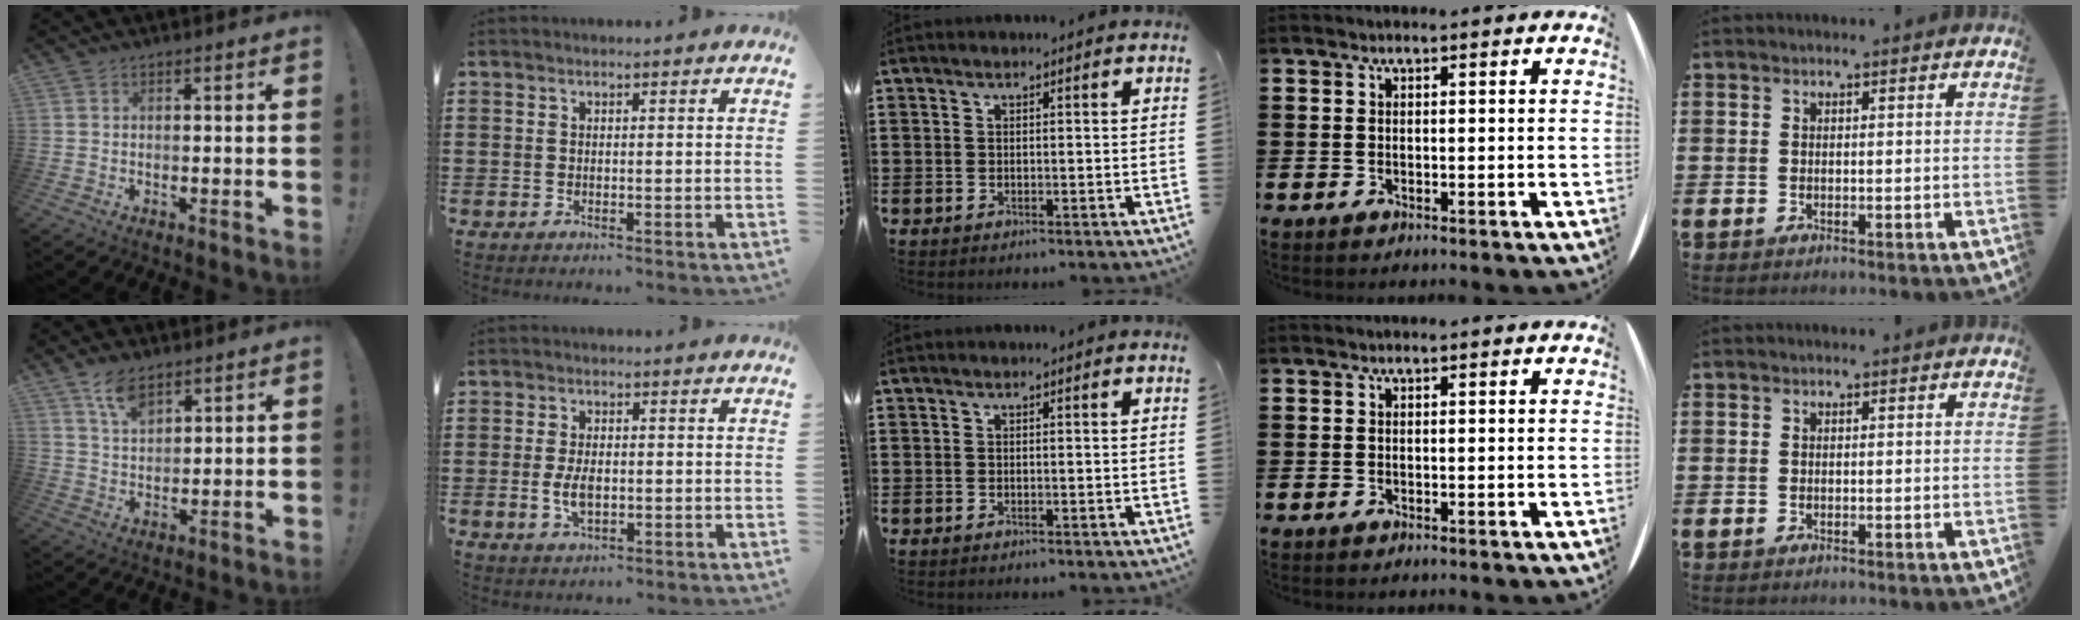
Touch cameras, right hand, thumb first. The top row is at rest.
{"thumb": {"total": 7.2, "force": [5.2, 3.1, 3.9], "torque": [-0.073, -0.026, 0.095]}, "index": {"total": 4.4, "force": [-0.6, 2.3, 3.7], "torque": [-0.080, -0.001, -0.013]}}